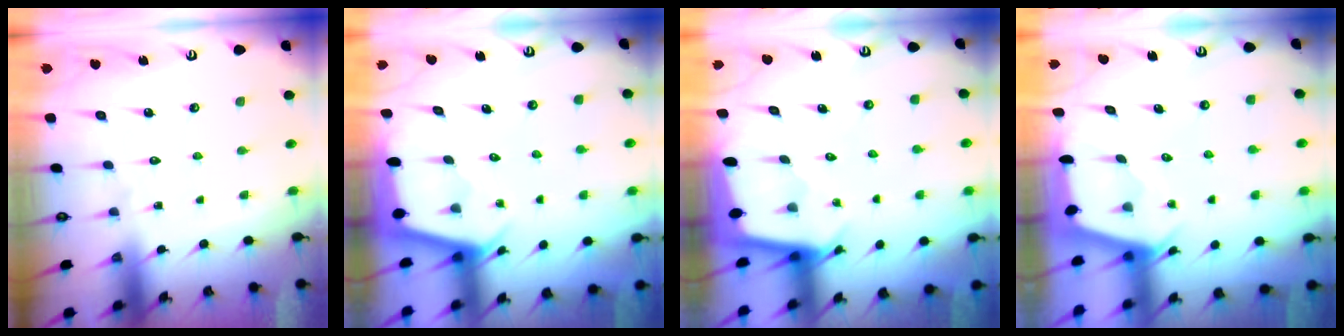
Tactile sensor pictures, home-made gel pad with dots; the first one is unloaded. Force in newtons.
{"total": 2.2, "press": 2.2, "slide": 0.3}
{"total": 2.3, "press": 2.3, "slide": 0.2}
{"total": 2.1, "press": 2.1, "slide": 0.3}